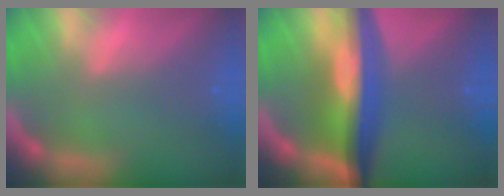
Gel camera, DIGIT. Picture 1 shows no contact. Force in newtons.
{"total": 10.0}